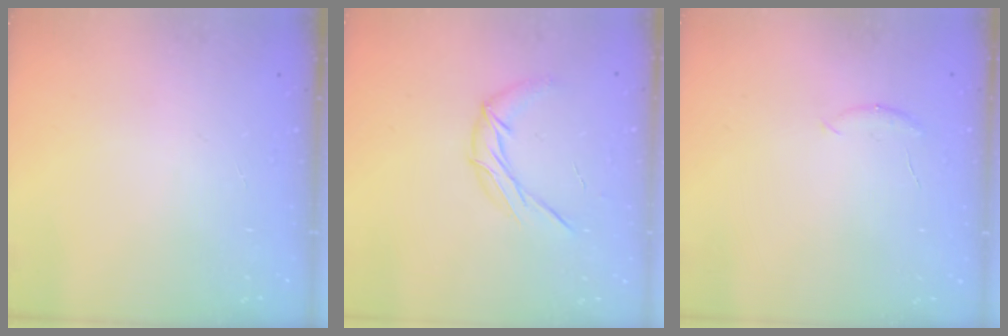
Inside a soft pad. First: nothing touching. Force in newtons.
{"total": 8.8, "press": 8.8, "slide": 0.4}
{"total": 5.0, "press": 4.9, "slide": 1.0}